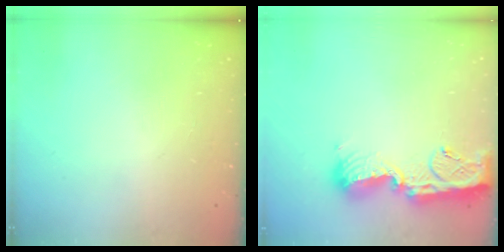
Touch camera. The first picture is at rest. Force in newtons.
{"total": 14.6, "press": 14.5, "slide": 1.4}